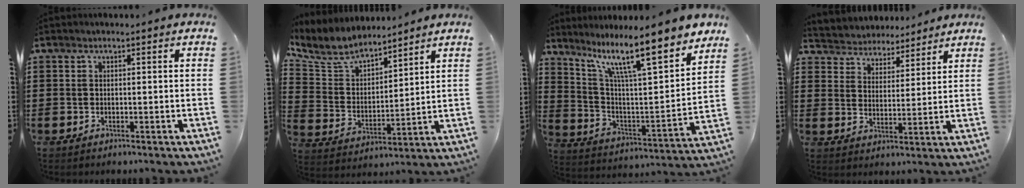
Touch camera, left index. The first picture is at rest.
{"total": 7.0, "force": [6.3, 2.2, 2.1], "torque": [-0.074, -0.028, 0.111]}
{"total": 12.2, "force": [9.4, 1.5, 7.7], "torque": [-0.160, -0.066, 0.146]}
{"total": 4.2, "force": [4.1, 0.9, -0.8], "torque": [-0.010, -0.025, 0.070]}